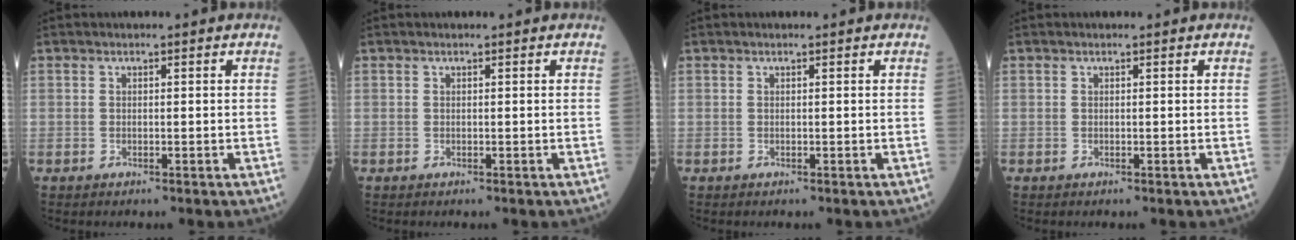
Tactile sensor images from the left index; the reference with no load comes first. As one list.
[{"total": 0.0}, {"total": 0.0}, {"total": 0.0}]